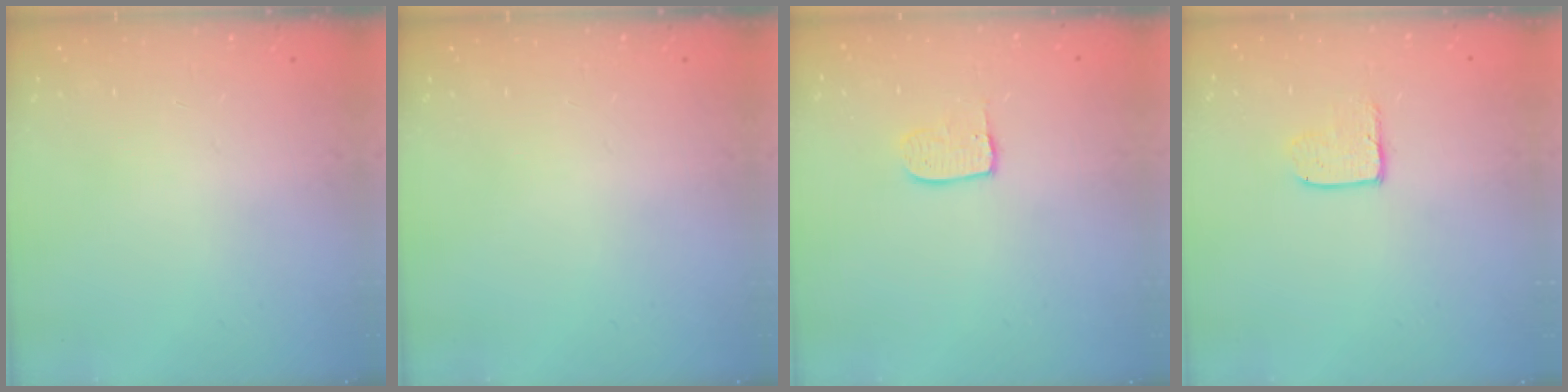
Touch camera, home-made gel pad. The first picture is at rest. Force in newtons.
{"total": 0.0}
{"total": 6.3, "press": 6.3, "slide": 0.3}
{"total": 4.1, "press": 4.1, "slide": 0.3}